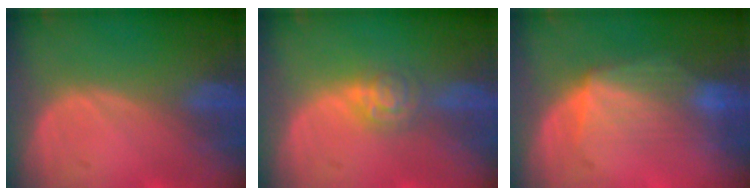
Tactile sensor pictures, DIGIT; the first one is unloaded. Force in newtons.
{"total": 4.5, "press": 3.9, "slide": 2.3}
{"total": 7.0, "press": 6.5, "slide": 2.6}